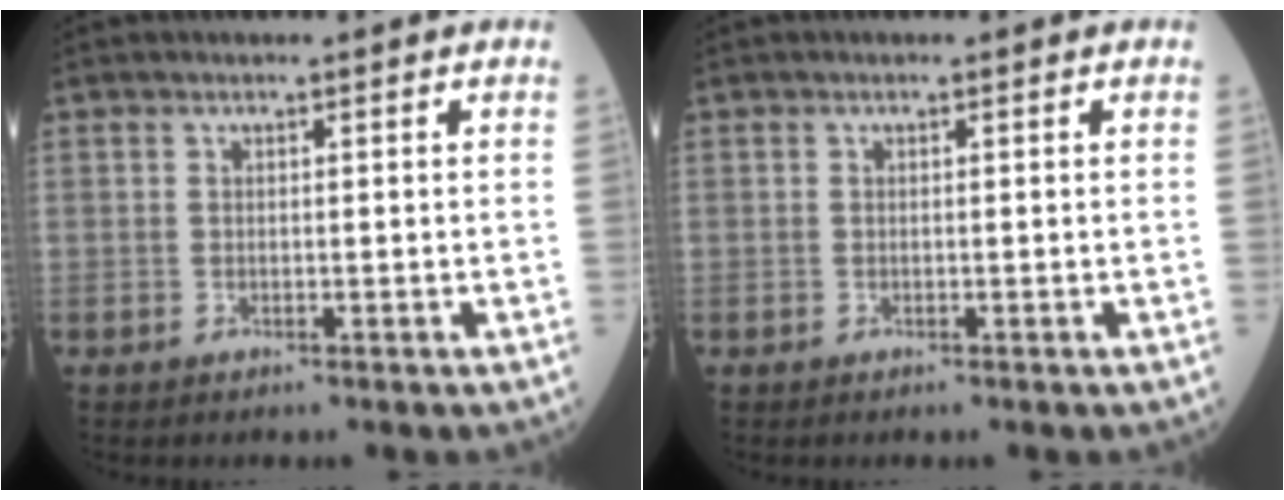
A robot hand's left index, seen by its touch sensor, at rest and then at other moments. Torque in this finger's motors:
{"motor_torque": [0.00, 0.00, 0.00, 0.00]}